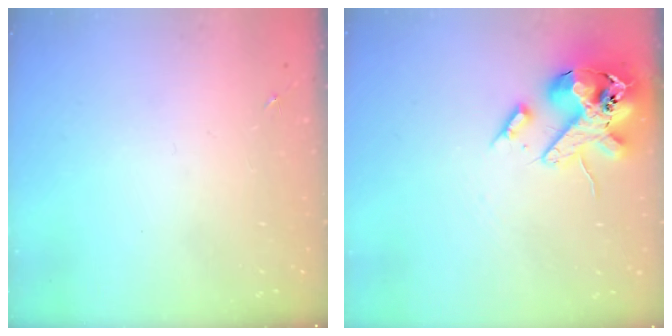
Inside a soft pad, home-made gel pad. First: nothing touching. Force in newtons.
{"total": 17.7, "press": 17.4, "slide": 2.9}